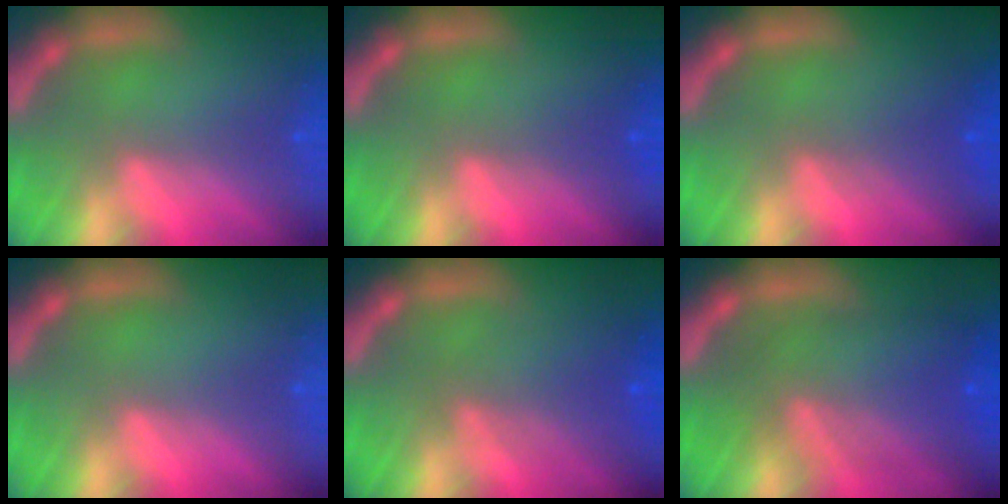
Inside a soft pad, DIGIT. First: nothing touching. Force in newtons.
{"total": 1.5}
{"total": 2.5}
{"total": 0.0}
{"total": 4.6}
{"total": 8.1}